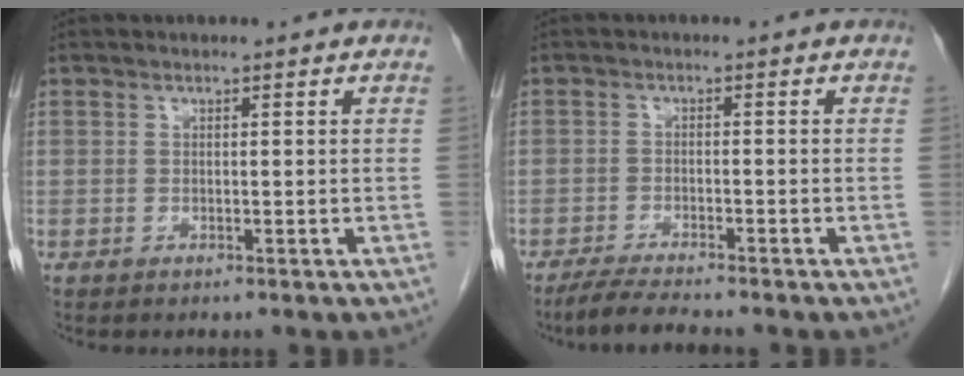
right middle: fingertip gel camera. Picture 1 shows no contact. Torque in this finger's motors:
{"motor_torque": [0.30, -0.22, 0.01, 0.02]}